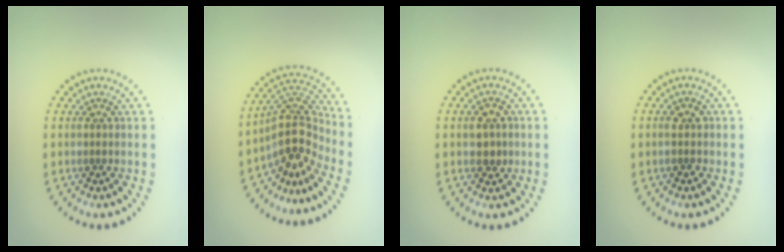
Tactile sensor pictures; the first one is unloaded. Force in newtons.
{"total": 4.4, "press": 3.2, "slide": 3.0}
{"total": 2.1, "press": 2.1, "slide": 0.2}
{"total": 1.4, "press": 1.4, "slide": 0.4}